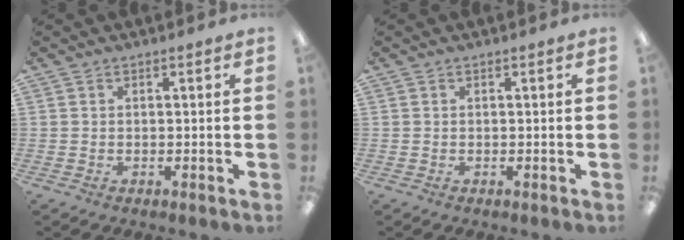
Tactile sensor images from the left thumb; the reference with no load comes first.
{"total": 0.0}